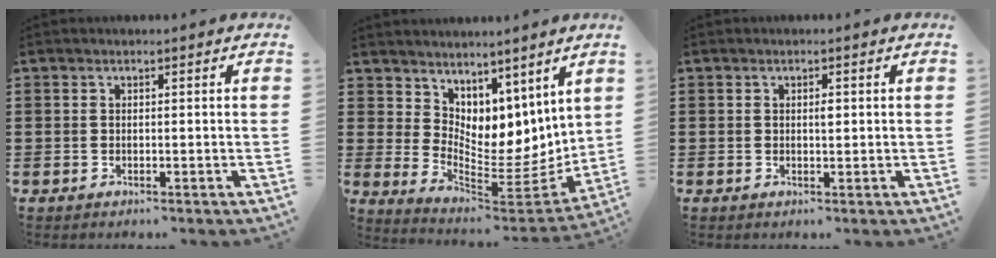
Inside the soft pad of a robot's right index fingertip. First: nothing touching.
{"total": 6.3, "force": [5.2, 3.5, -0.3], "torque": [-0.029, -0.078, 0.098]}
{"total": 1.1, "force": [0.2, 0.3, 1.0], "torque": [-0.013, -0.003, 0.001]}